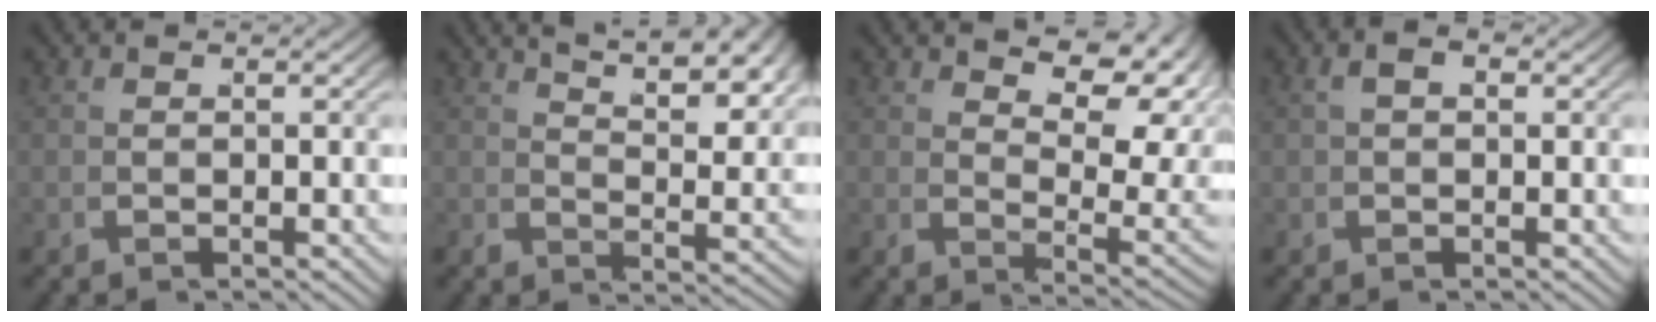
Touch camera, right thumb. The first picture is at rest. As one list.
[{"total": 7.3, "force": [5.5, 2.1, 4.3], "torque": [-0.049, 0.013, 0.088]}, {"total": 7.9, "force": [3.7, 3.6, 6.1], "torque": [-0.079, -0.005, 0.069]}, {"total": 1.4, "force": [0.4, 0.6, 1.2], "torque": [-0.028, 0.004, 0.009]}]